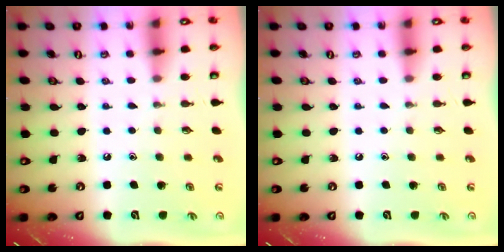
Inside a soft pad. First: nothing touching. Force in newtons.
{"total": 0.0}